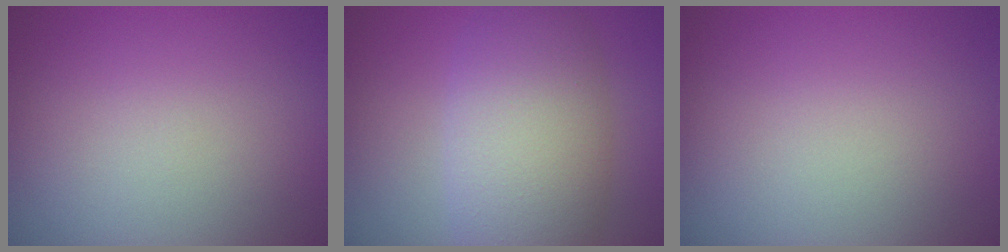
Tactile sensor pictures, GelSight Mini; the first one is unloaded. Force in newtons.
{"total": 8.1, "press": 8.1, "slide": 0.3}
{"total": 0.0}